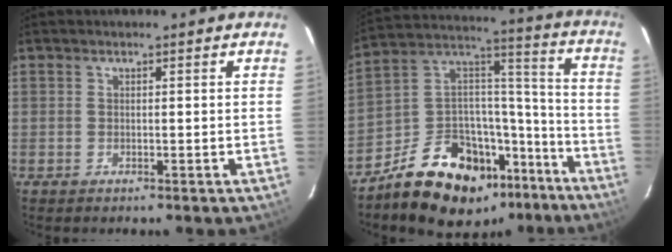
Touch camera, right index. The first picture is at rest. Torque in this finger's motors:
{"motor_torque": [0.93, -1.21, 0.90, 0.07]}